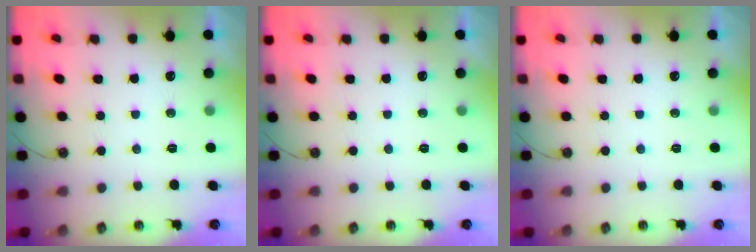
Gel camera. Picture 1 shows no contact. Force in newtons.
{"total": 0.0}
{"total": 0.0}